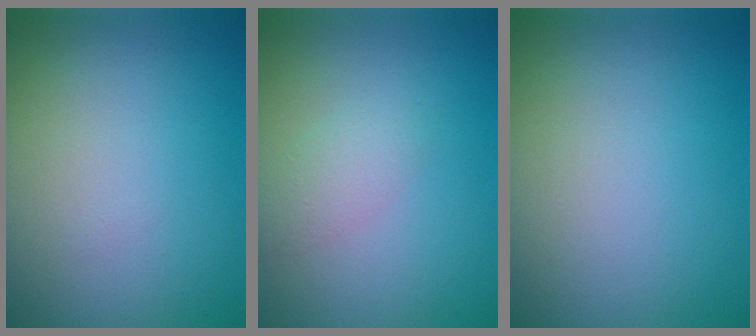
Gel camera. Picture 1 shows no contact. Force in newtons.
{"total": 1.8, "press": 1.8, "slide": 0.0}
{"total": 0.0}